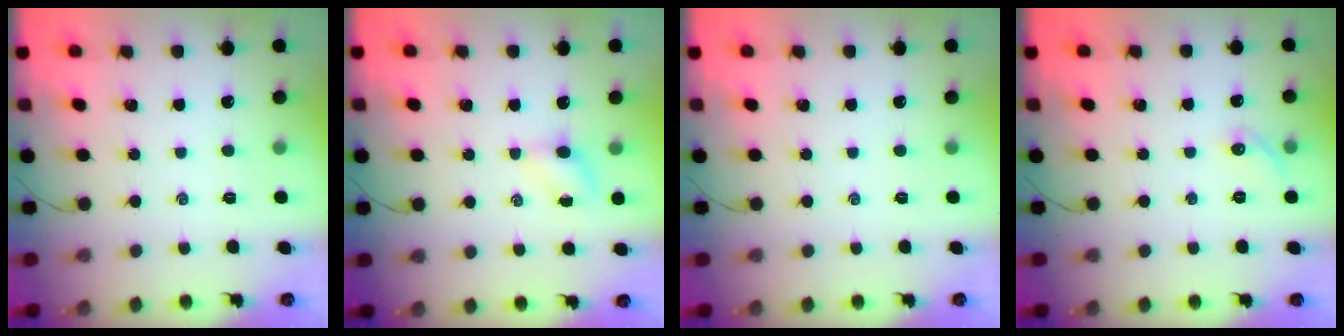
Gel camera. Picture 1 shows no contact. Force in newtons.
{"total": 3.5, "press": 3.3, "slide": 1.2}
{"total": 0.0}
{"total": 5.2, "press": 5.0, "slide": 1.3}